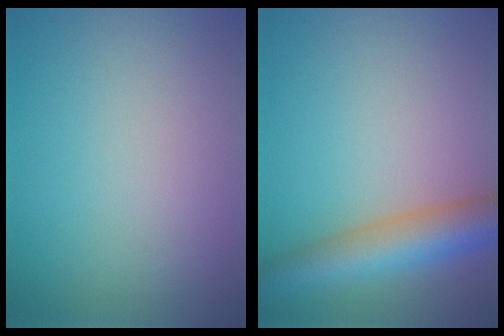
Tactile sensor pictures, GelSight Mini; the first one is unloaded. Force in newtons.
{"total": 6.1, "press": 6.1, "slide": 0.2}